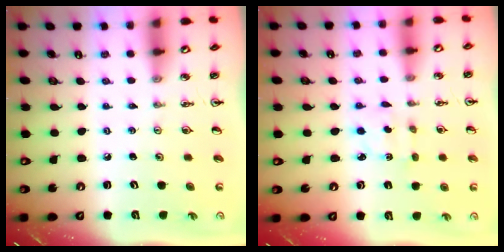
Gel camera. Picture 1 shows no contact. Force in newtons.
{"total": 2.2, "press": 2.1, "slide": 0.6}